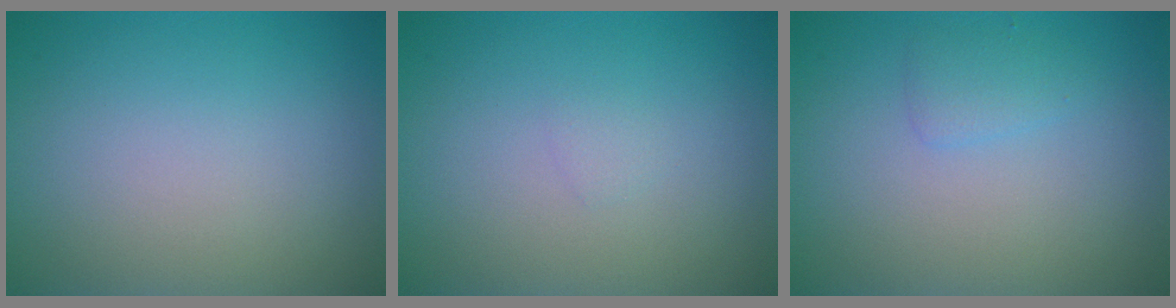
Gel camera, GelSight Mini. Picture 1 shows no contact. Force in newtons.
{"total": 0.5, "press": 0.5, "slide": 0.0}
{"total": 1.2, "press": 1.2, "slide": 0.1}